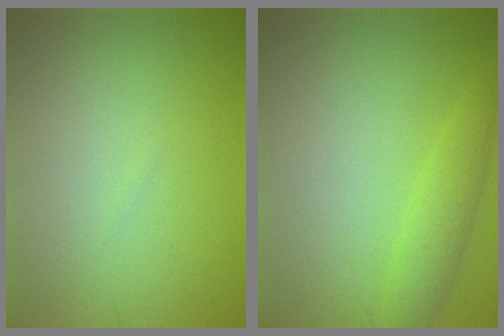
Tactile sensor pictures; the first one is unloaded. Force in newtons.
{"total": 2.2, "press": 2.2, "slide": 0.2}